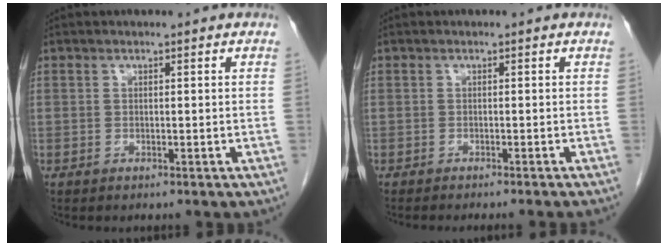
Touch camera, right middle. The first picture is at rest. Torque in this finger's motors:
{"motor_torque": [0.16, -0.12, 0.02, 0.02]}